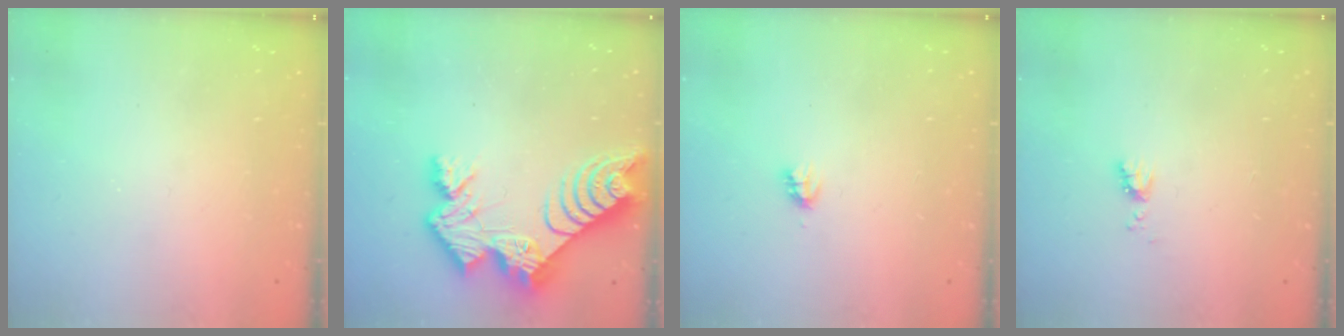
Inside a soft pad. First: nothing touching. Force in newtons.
{"total": 13.7, "press": 13.7, "slide": 1.1}
{"total": 2.7, "press": 2.7, "slide": 0.2}
{"total": 3.9, "press": 3.9, "slide": 0.6}